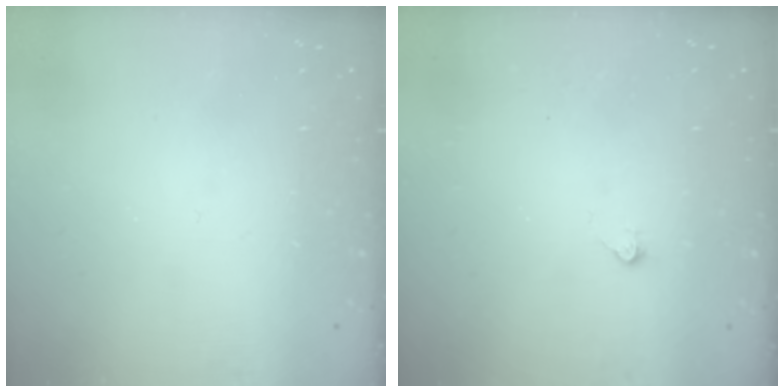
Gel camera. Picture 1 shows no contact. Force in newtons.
{"total": 2.2, "press": 2.2, "slide": 0.4}